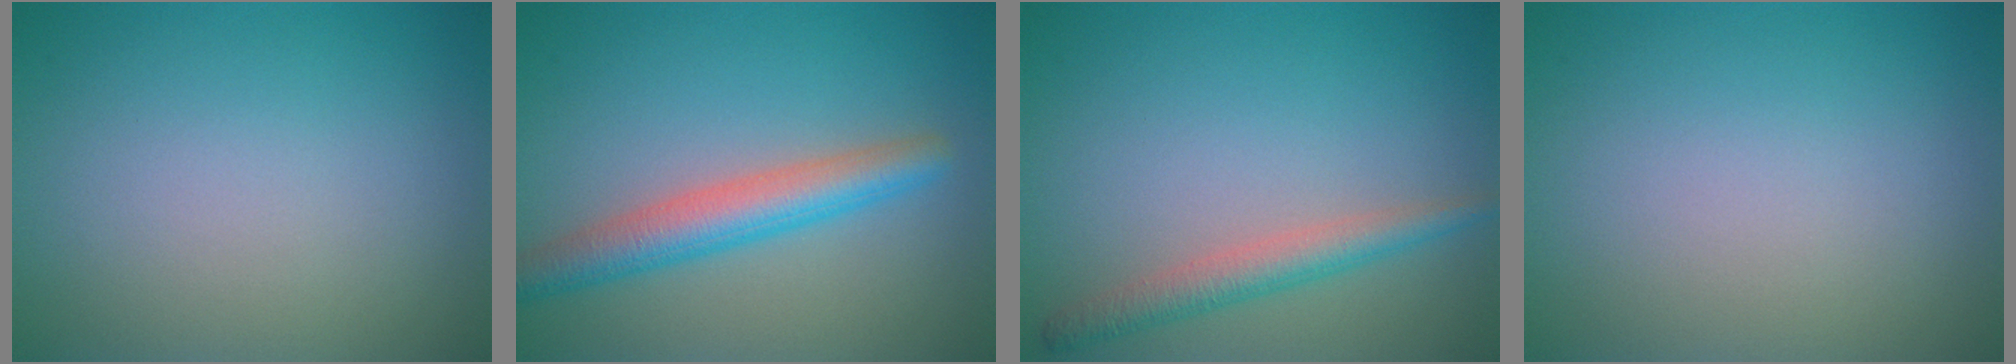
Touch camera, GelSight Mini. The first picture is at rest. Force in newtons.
{"total": 4.5, "press": 4.5, "slide": 0.2}
{"total": 2.8, "press": 2.8, "slide": 0.2}
{"total": 0.0}